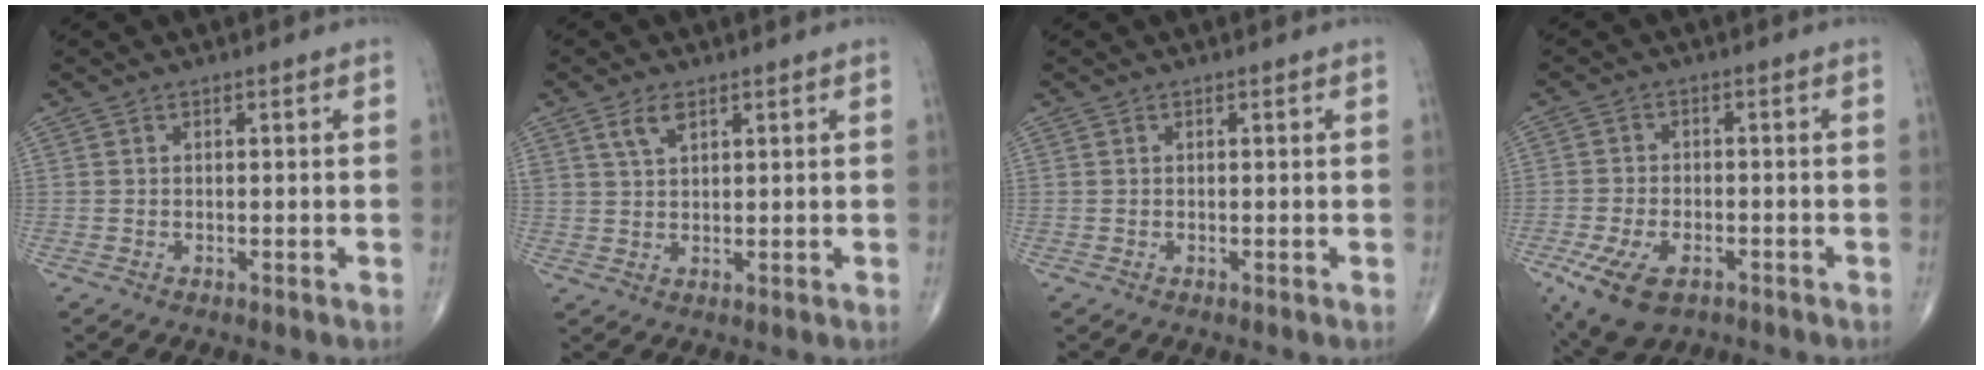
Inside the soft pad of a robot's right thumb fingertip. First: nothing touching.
{"total": 3.6, "force": [2.1, 1.7, 2.4], "torque": [-0.045, -0.005, 0.044]}
{"total": 0.0}
{"total": 9.8, "force": [-4.9, 5.3, 6.6], "torque": [-0.127, 0.007, -0.080]}